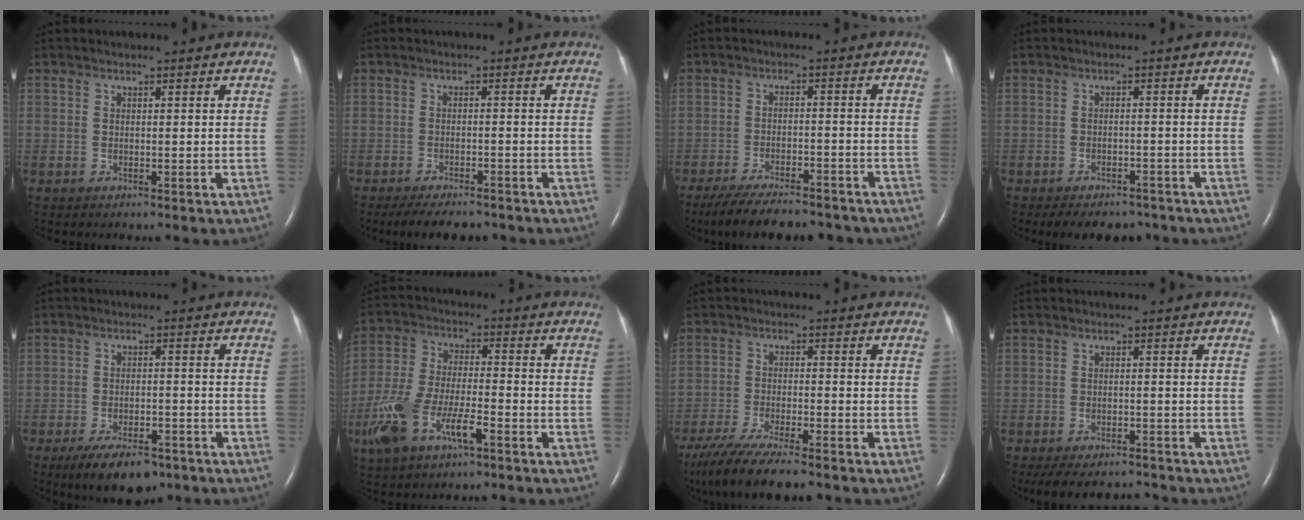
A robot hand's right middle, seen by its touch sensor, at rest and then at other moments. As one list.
[{"total": 7.6, "force": [-6.5, 2.3, 3.2], "torque": [-0.046, -0.008, -0.094]}, {"total": 15.0, "force": [-12.9, 3.8, 6.6], "torque": [-0.128, -0.011, -0.185]}, {"total": 8.5, "force": [-7.0, 3.9, 2.9], "torque": [-0.038, 0.001, -0.088]}, {"total": 9.0, "force": [-6.4, 3.7, 5.2], "torque": [-0.090, -0.007, -0.101]}, {"total": 11.5, "force": [-5.5, 3.9, 9.3], "torque": [-0.206, 0.001, -0.100]}, {"total": 12.4, "force": [-10.1, 1.6, 7.0], "torque": [-0.127, -0.033, -0.167]}, {"total": 9.4, "force": [-8.4, 2.9, 2.8], "torque": [-0.052, -0.001, -0.114]}]